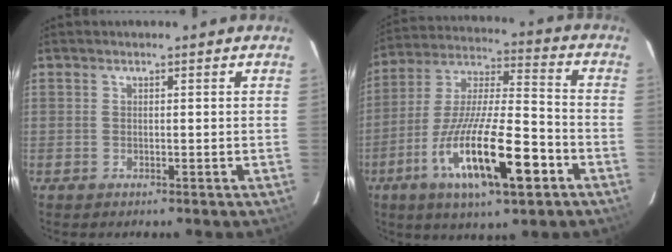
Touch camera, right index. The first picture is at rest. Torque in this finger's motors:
{"motor_torque": [1.18, -0.96, 1.05, 0.21]}